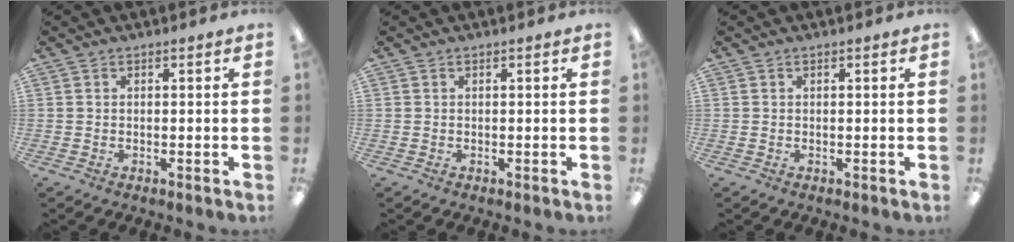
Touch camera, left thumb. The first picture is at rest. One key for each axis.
{"total": 0.0}
{"total": 0.0}